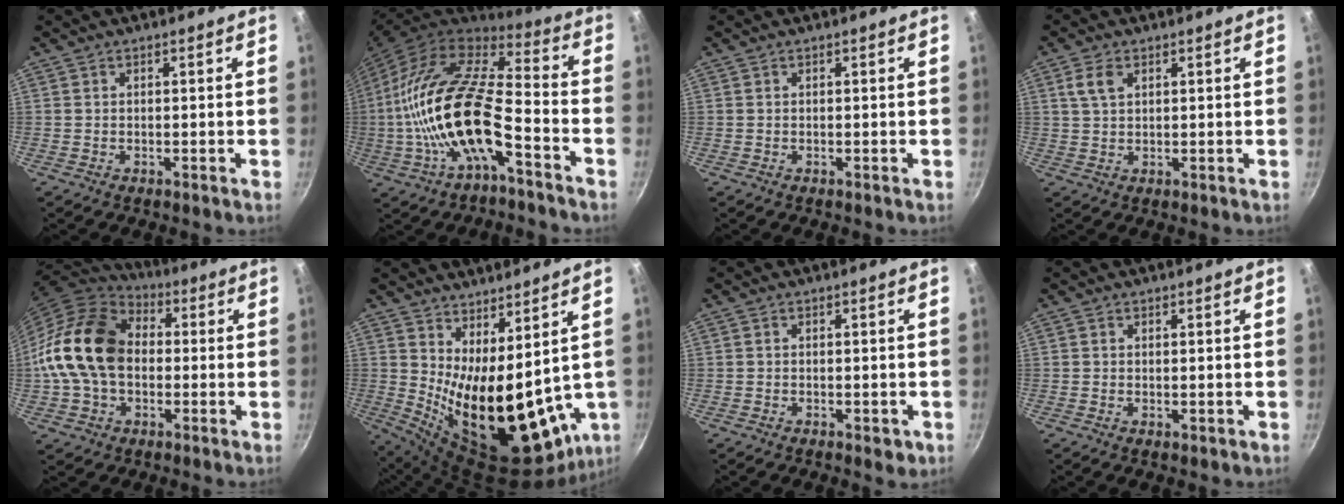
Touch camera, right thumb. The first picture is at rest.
{"total": 22.2, "force": [-6.2, 8.8, 19.4], "torque": [-0.359, 0.042, -0.127]}
{"total": 0.0}
{"total": 3.9, "force": [1.6, 2.3, 2.7], "torque": [-0.049, 0.003, 0.031]}
{"total": 18.6, "force": [0.1, 13.5, 12.8], "torque": [-0.219, 0.034, -0.010]}
{"total": 20.1, "force": [4.2, 8.5, 17.7], "torque": [-0.244, -0.054, 0.099]}
{"total": 2.6, "force": [-1.0, 1.4, 1.9], "torque": [-0.019, 0.003, -0.012]}
{"total": 0.5, "force": [0.0, 0.2, 0.5], "torque": [-0.006, -0.002, 0.000]}